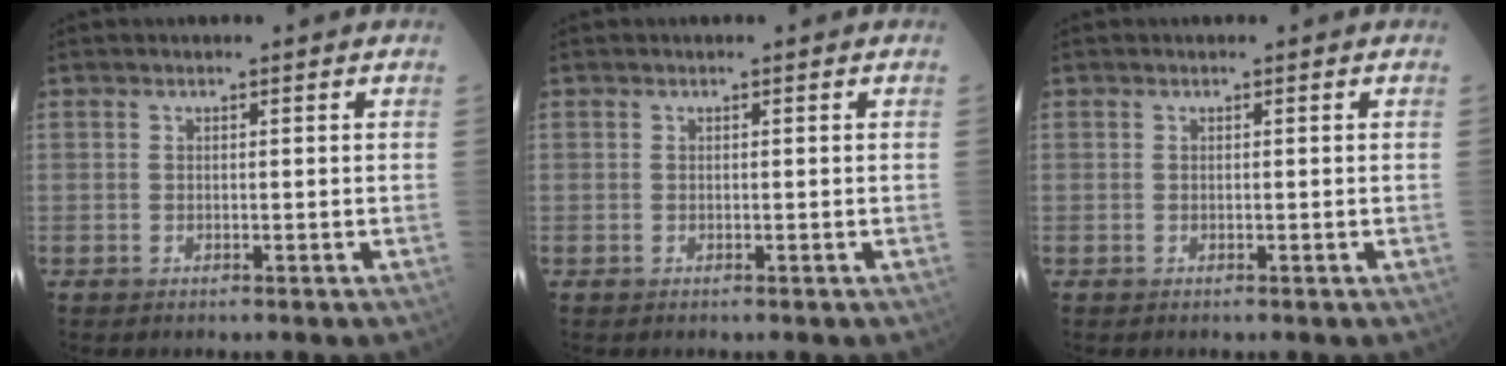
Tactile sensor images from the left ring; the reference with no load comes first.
{"total": 0.0}
{"total": 0.0}